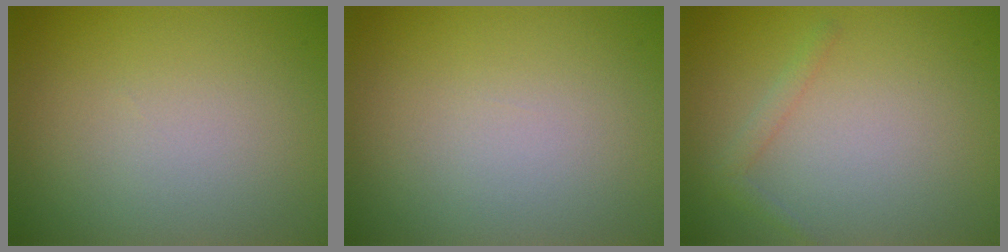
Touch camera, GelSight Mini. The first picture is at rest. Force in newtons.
{"total": 0.0}
{"total": 1.1, "press": 1.1, "slide": 0.1}